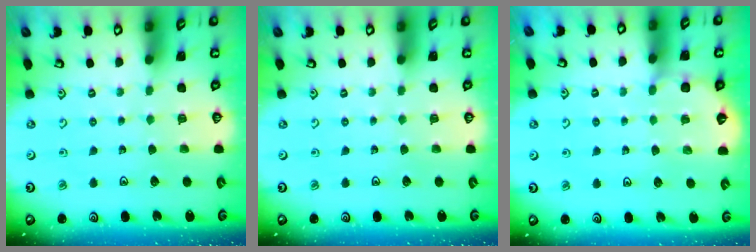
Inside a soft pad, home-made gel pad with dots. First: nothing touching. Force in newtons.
{"total": 0.0}
{"total": 4.9, "press": 4.9, "slide": 0.5}